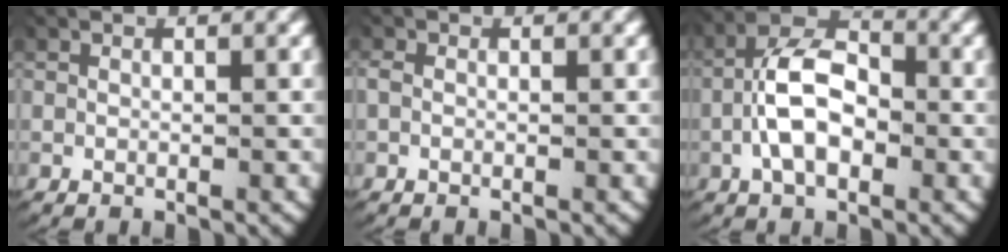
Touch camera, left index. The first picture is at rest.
{"total": 0.8, "force": [0.0, 0.6, 0.6], "torque": [-0.018, 0.002, -0.001]}
{"total": 6.2, "force": [-0.6, 3.7, 4.9], "torque": [-0.089, -0.001, -0.015]}